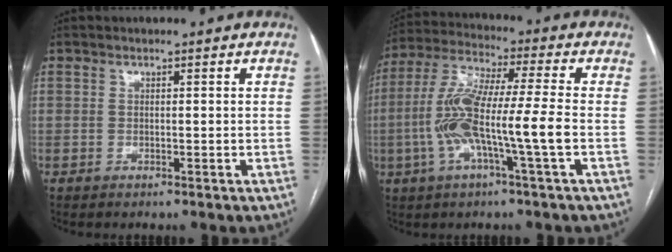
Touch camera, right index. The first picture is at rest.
{"total": 12.4, "force": [-2.8, 0.2, 12.1], "torque": [-0.253, 0.011, -0.059]}